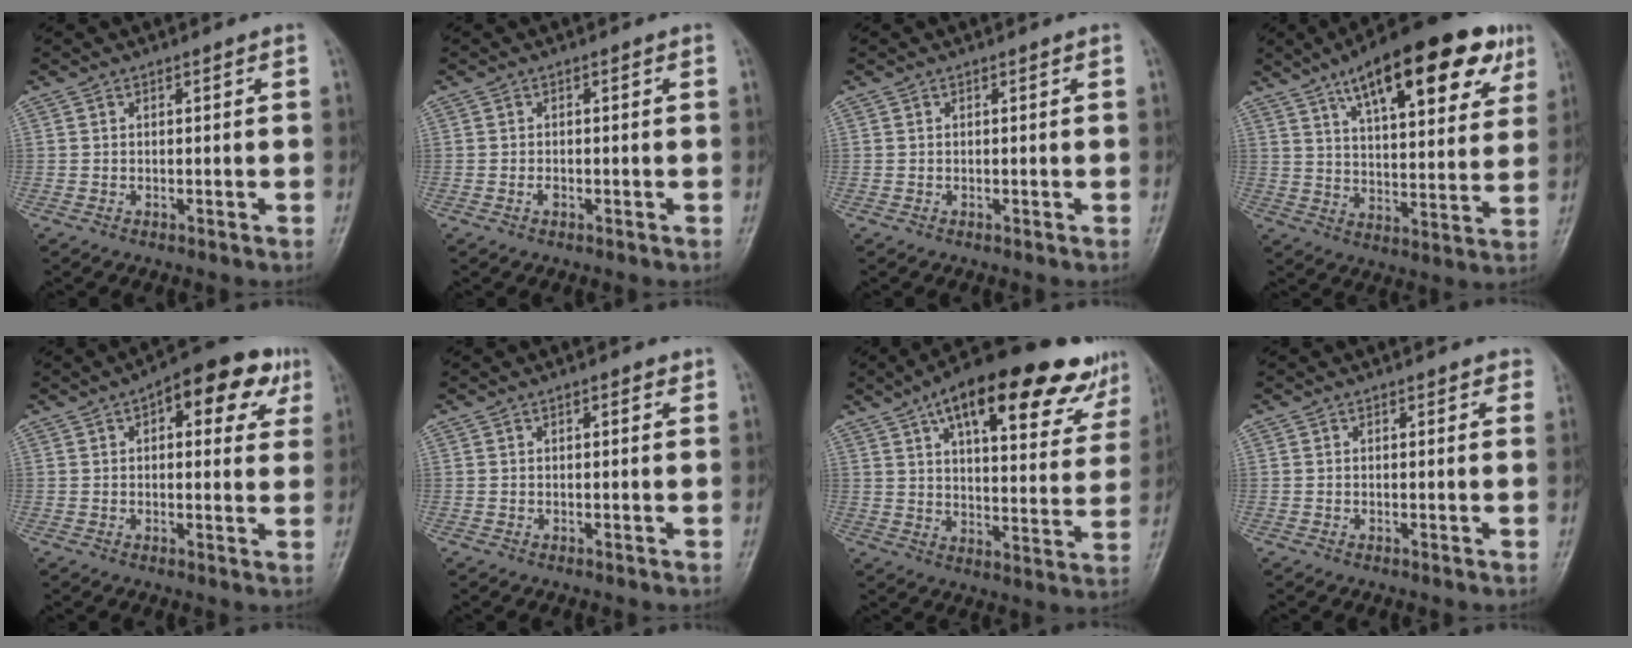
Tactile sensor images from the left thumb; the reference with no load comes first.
{"total": 0.9, "force": [-0.4, 0.5, 0.6], "torque": [-0.010, 0.000, -0.009]}
{"total": 0.0}
{"total": 23.4, "force": [12.6, 8.3, 17.9], "torque": [-0.233, -0.020, 0.187]}
{"total": 13.1, "force": [5.8, 6.2, 9.9], "torque": [-0.083, 0.007, 0.065]}
{"total": 1.4, "force": [0.8, 0.6, 1.0], "torque": [-0.010, -0.001, 0.009]}
{"total": 25.6, "force": [15.9, 9.2, 17.9], "torque": [-0.228, -0.017, 0.221]}
{"total": 1.7, "force": [1.2, 1.0, 0.9], "torque": [0.010, -0.002, 0.007]}